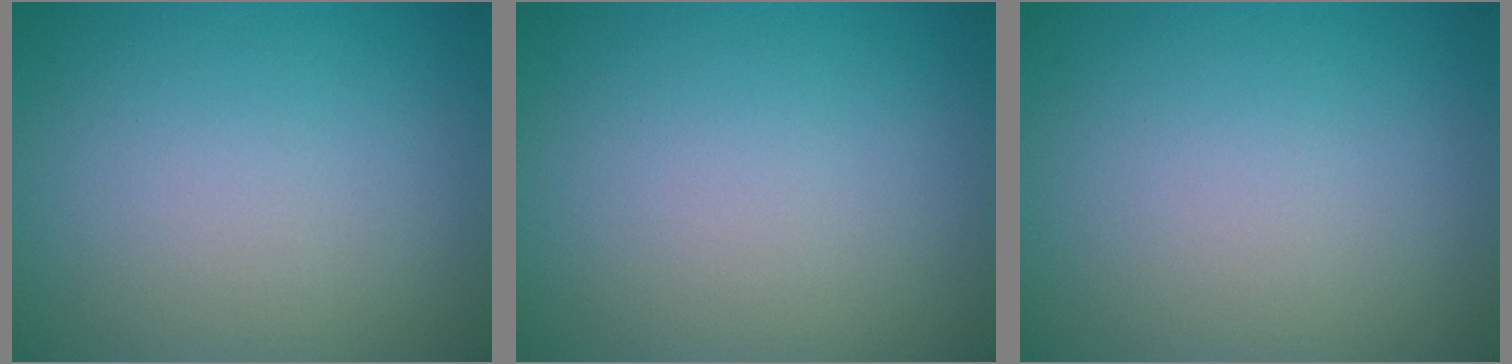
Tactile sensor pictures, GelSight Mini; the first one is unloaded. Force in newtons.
{"total": 0.0}
{"total": 0.0}